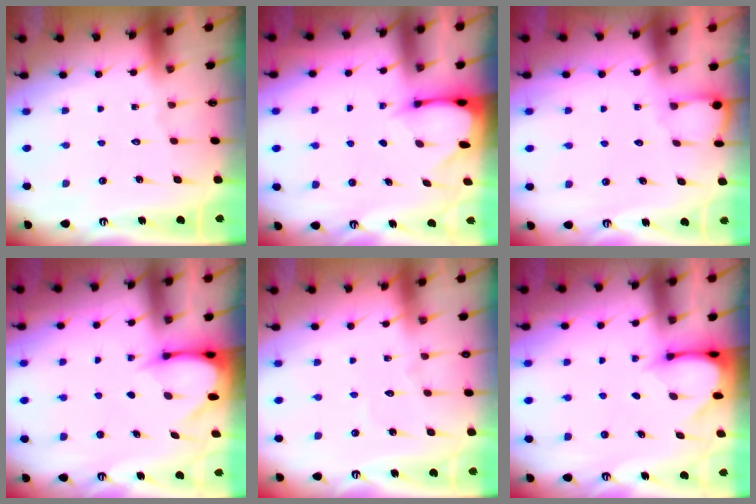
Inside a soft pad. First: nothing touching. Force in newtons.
{"total": 2.6, "press": 2.6, "slide": 0.3}
{"total": 2.0, "press": 2.0, "slide": 0.2}
{"total": 3.4, "press": 3.4, "slide": 0.3}
{"total": 3.1, "press": 3.1, "slide": 0.3}
{"total": 3.0, "press": 2.9, "slide": 0.4}